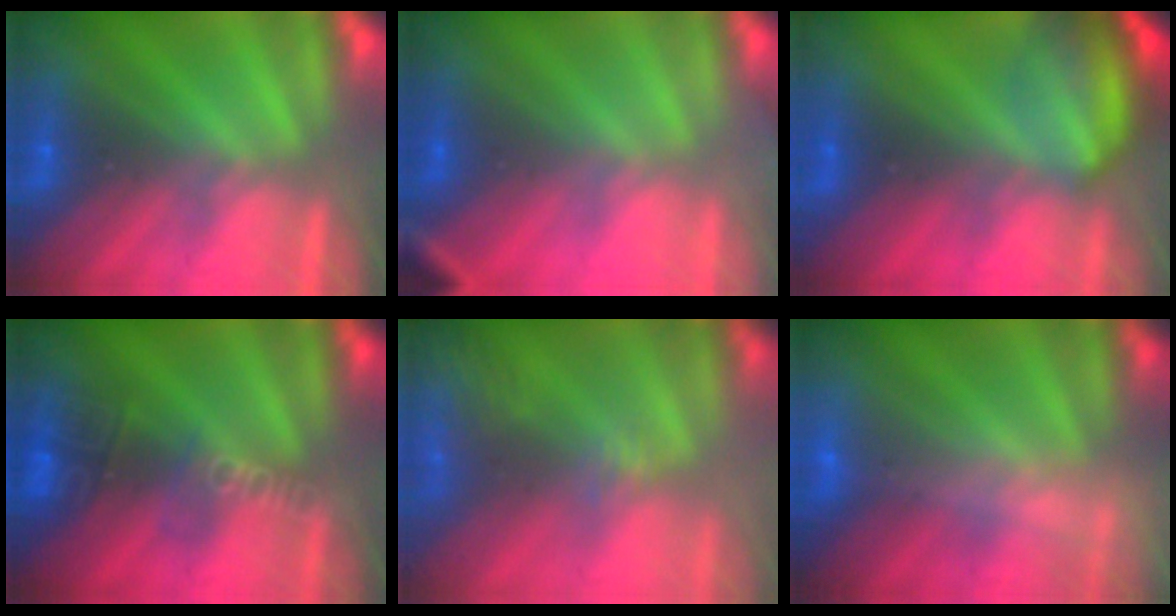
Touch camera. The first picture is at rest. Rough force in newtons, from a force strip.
{"total": 2.7}
{"total": 7.6}
{"total": 2.6}
{"total": 3.5}
{"total": 2.4}